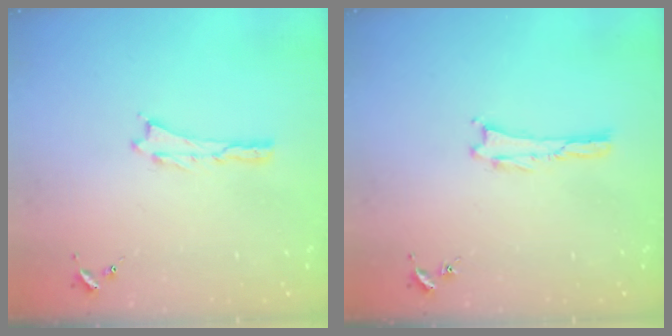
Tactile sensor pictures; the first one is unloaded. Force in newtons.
{"total": 0.0}